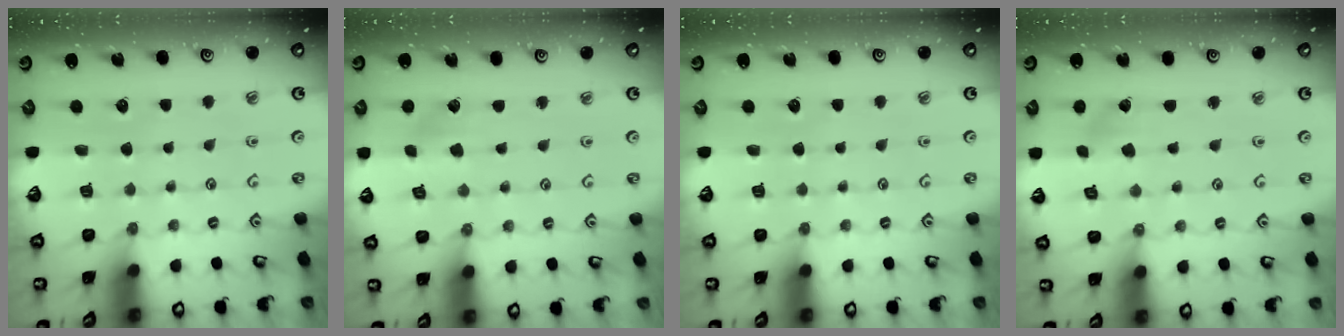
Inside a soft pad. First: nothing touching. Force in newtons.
{"total": 3.1, "press": 3.0, "slide": 0.4}
{"total": 0.0}
{"total": 1.9, "press": 1.9, "slide": 0.2}